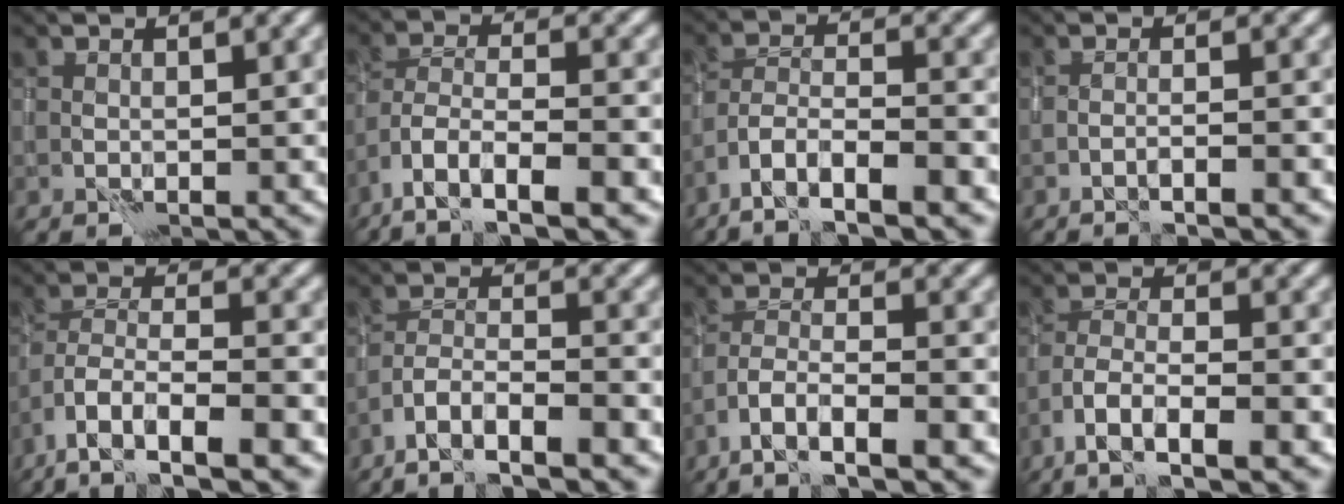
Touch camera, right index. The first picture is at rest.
{"total": 7.6, "force": [-5.2, 2.1, 5.2], "torque": [-0.089, 0.001, -0.094]}
{"total": 6.5, "force": [-4.7, 1.4, 4.2], "torque": [-0.073, 0.003, -0.087]}
{"total": 1.8, "force": [-1.4, -0.3, 1.1], "torque": [-0.018, 0.016, -0.025]}
{"total": 8.7, "force": [-5.8, 2.6, 5.9], "torque": [-0.105, 0.000, -0.106]}
{"total": 5.4, "force": [-4.1, 0.9, 3.4], "torque": [-0.058, 0.003, -0.075]}
{"total": 5.6, "force": [-3.8, 1.1, 4.0], "torque": [-0.072, 0.003, -0.068]}
{"total": 6.3, "force": [-4.0, 1.6, 4.6], "torque": [-0.082, 0.002, -0.072]}